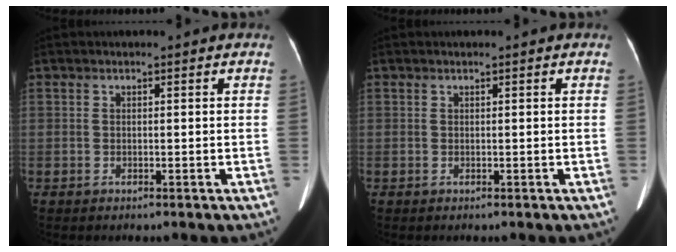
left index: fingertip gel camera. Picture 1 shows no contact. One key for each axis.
{"total": 0.0}